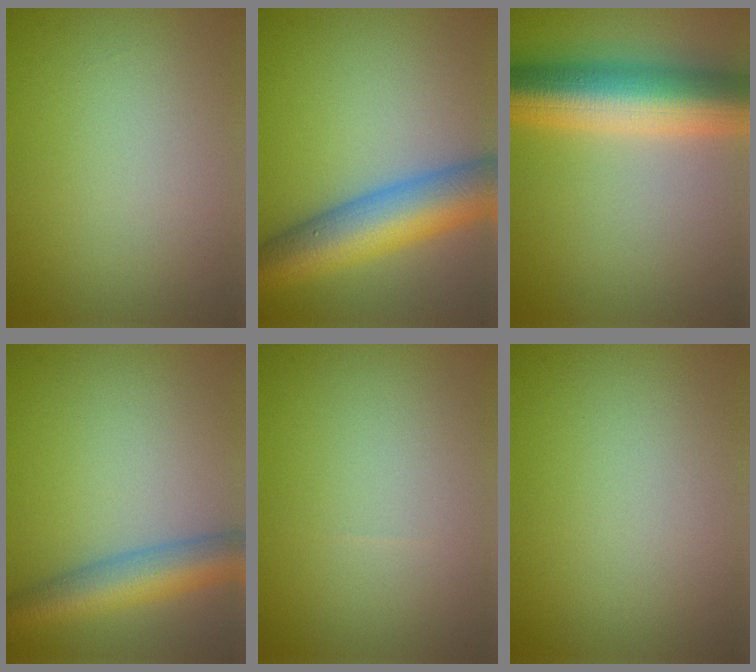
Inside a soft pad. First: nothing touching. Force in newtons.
{"total": 9.3, "press": 9.3, "slide": 0.3}
{"total": 10.5, "press": 10.5, "slide": 0.2}
{"total": 6.1, "press": 6.1, "slide": 0.2}
{"total": 0.0}
{"total": 0.0}